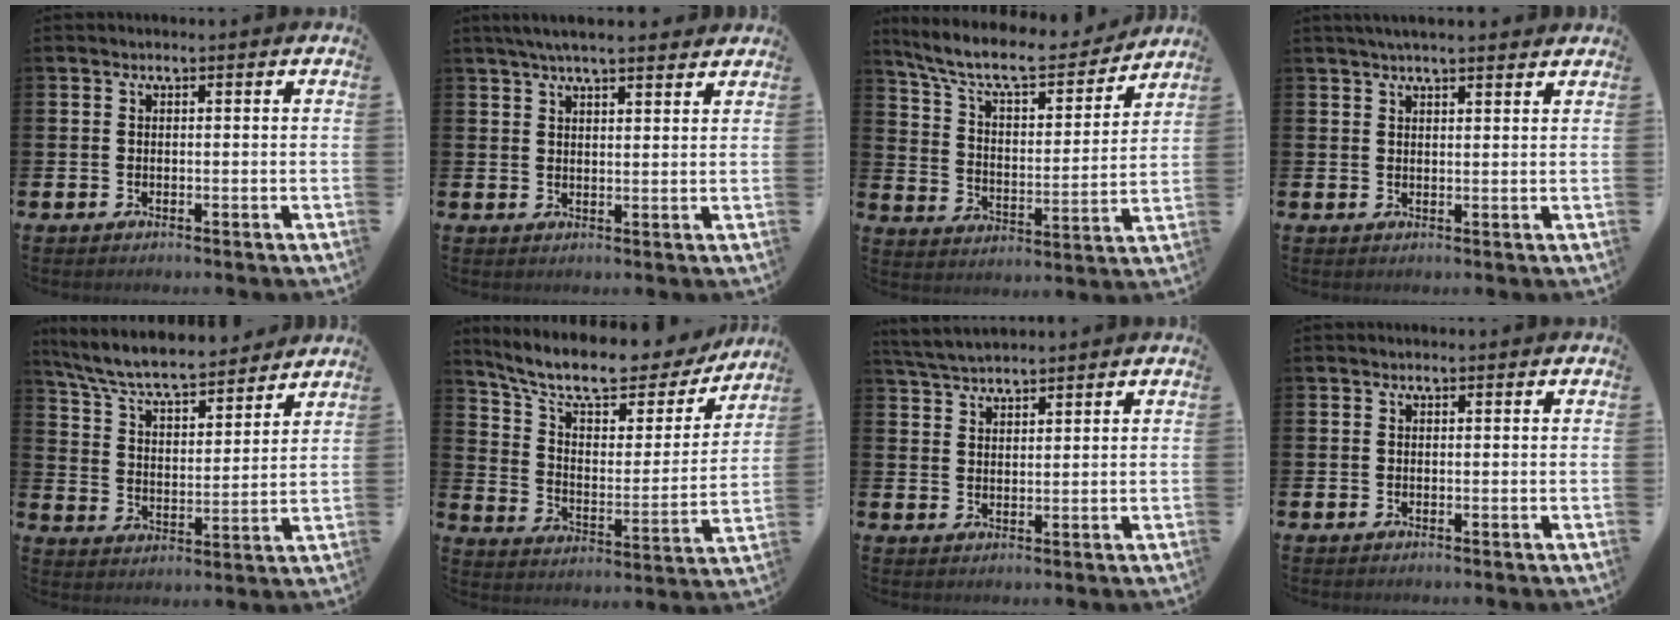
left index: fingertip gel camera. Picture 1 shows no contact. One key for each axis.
{"total": 4.4, "fx": 4.0, "fy": 0.6, "fz": 1.7, "tx": -0.041, "ty": -0.007, "tz": 0.072}
{"total": 9.5, "fx": 8.5, "fy": 2.5, "fz": 3.7, "tx": -0.107, "ty": -0.055, "tz": 0.143}
{"total": 2.8, "fx": 2.7, "fy": 0.1, "fz": 0.9, "tx": -0.021, "ty": -0.005, "tz": 0.048}
{"total": 7.8, "fx": 7.3, "fy": 1.4, "fz": 2.6, "tx": -0.088, "ty": -0.053, "tz": 0.125}
{"total": 10.9, "fx": 9.2, "fy": 3.2, "fz": 4.9, "tx": -0.123, "ty": -0.057, "tz": 0.155}
{"total": 3.8, "fx": 3.7, "fy": 0.6, "fz": 0.7, "tx": -0.031, "ty": -0.011, "tz": 0.069}
{"total": 0.0}